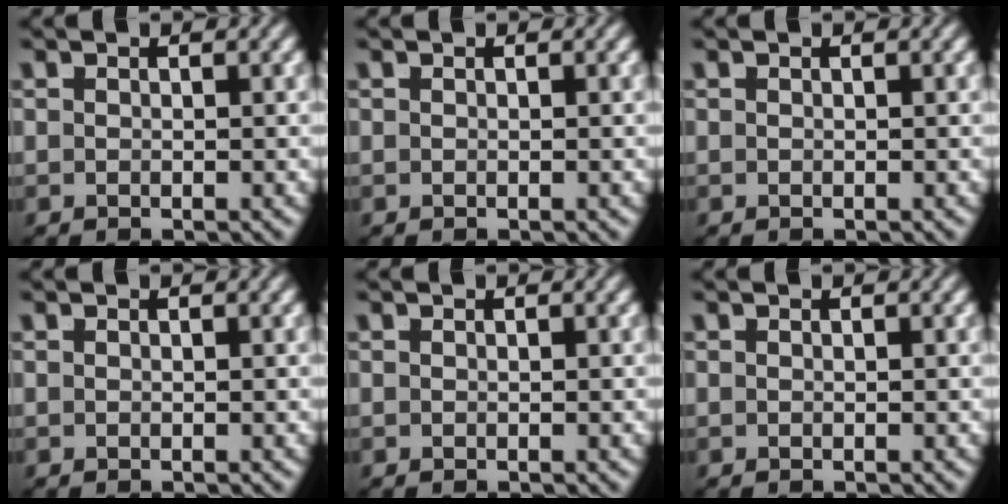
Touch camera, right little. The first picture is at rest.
{"total": 0.0}
{"total": 0.0}
{"total": 0.0}
{"total": 0.0}
{"total": 0.0}